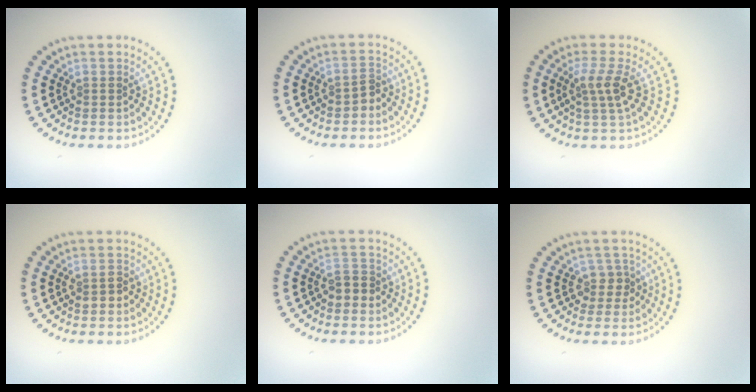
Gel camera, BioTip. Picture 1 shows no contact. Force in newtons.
{"total": 1.3, "press": 1.2, "slide": 0.6}
{"total": 2.6, "press": 1.9, "slide": 1.7}
{"total": 1.4, "press": 1.4, "slide": 0.3}
{"total": 1.9, "press": 1.8, "slide": 0.6}
{"total": 2.0, "press": 1.7, "slide": 1.1}